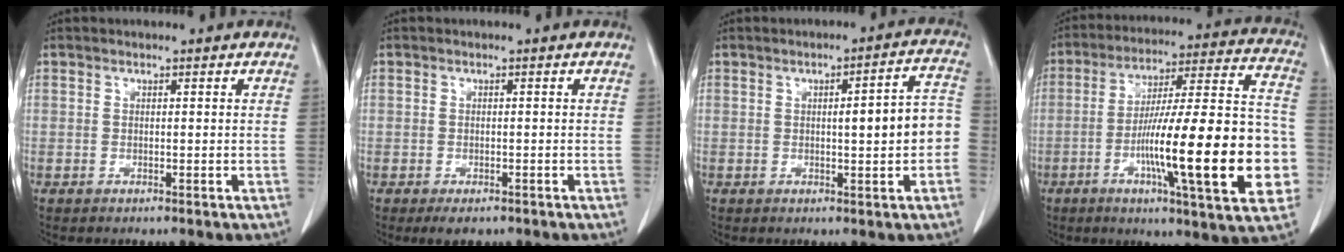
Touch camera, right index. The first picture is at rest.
{"total": 2.5, "force": [-1.6, 1.4, 1.3], "torque": [-0.017, -0.002, -0.017]}
{"total": 7.5, "force": [-0.6, 1.2, 7.3], "torque": [-0.094, 0.023, -0.008]}
{"total": 24.9, "force": [-6.2, 2.8, 24.0], "torque": [-0.310, 0.009, -0.090]}